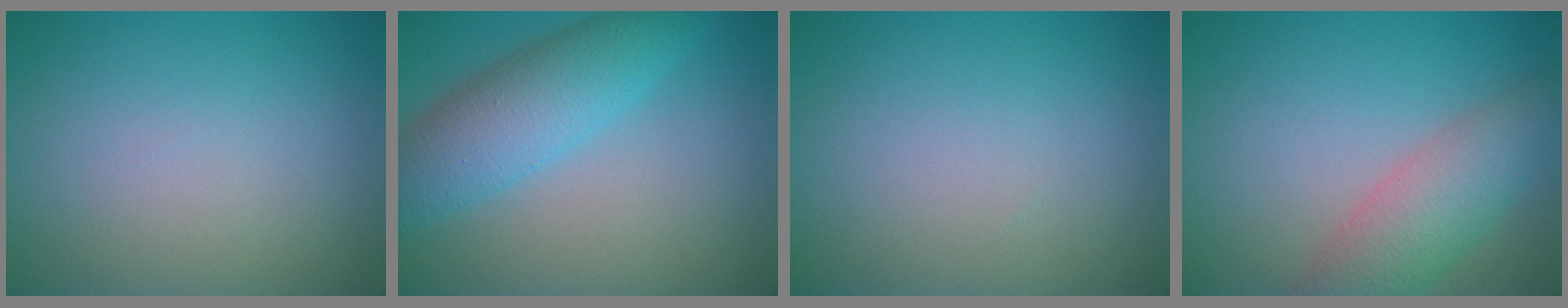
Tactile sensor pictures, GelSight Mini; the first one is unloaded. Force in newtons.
{"total": 6.1, "press": 6.1, "slide": 0.1}
{"total": 0.0}
{"total": 5.2, "press": 5.2, "slide": 0.1}